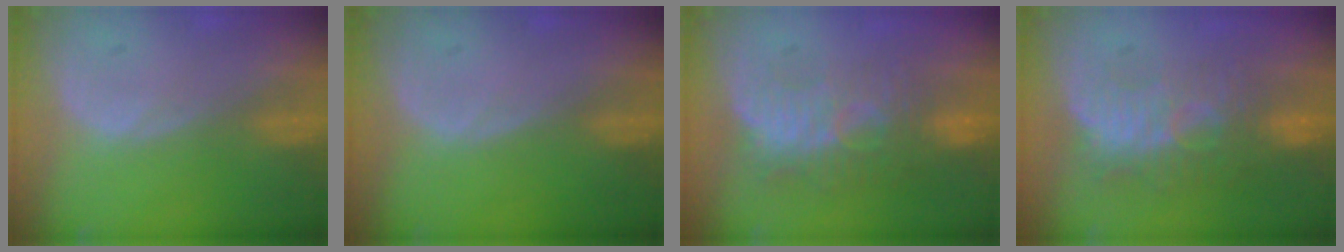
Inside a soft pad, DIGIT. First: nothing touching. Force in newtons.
{"total": 0.0}
{"total": 9.1, "press": 8.3, "slide": 3.7}
{"total": 9.1, "press": 8.3, "slide": 3.7}